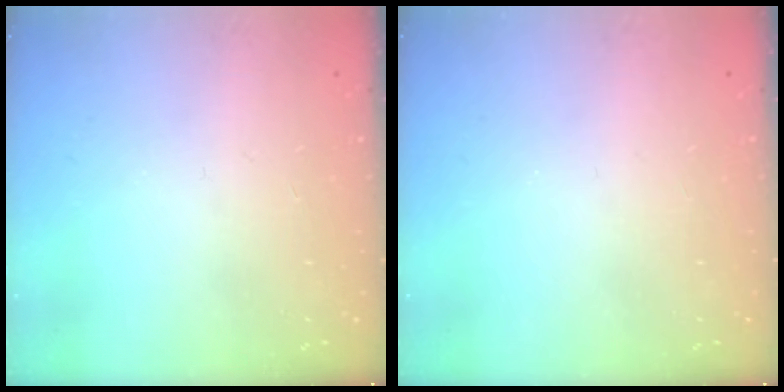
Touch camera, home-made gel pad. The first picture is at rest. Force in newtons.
{"total": 0.0}